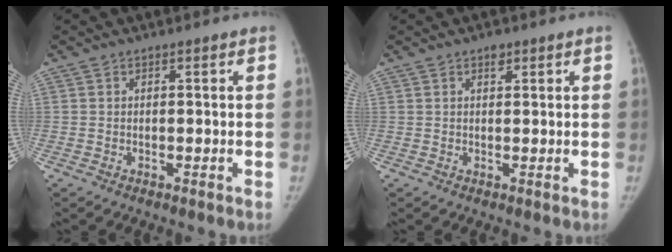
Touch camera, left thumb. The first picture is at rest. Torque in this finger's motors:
{"motor_torque": [0.18, -0.05, 0.84, -0.30, 0.10]}